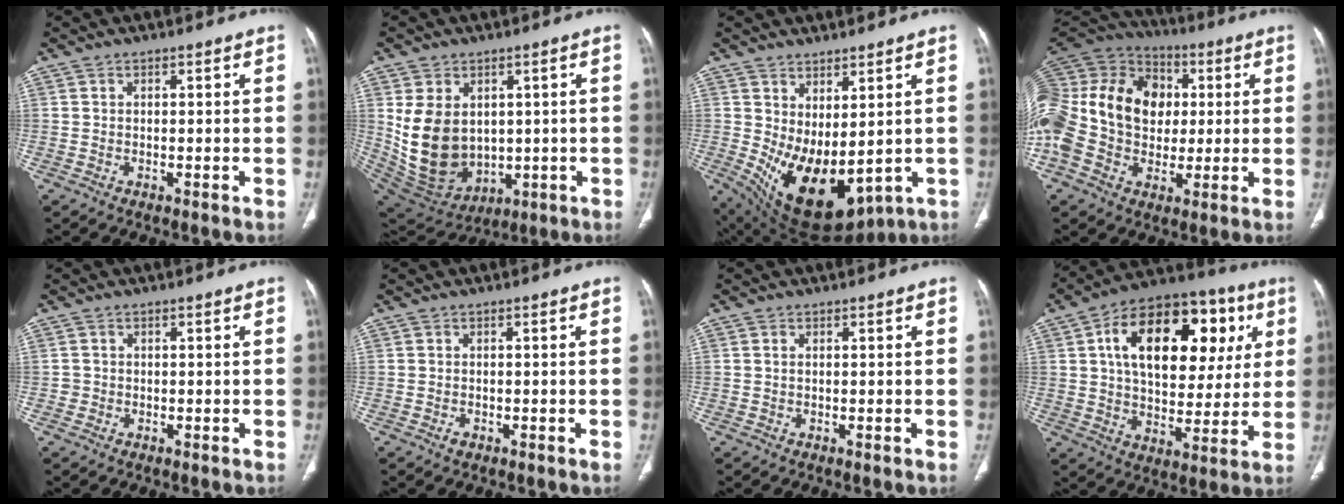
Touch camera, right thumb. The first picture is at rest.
{"total": 14.7, "force": [1.5, 11.1, 9.6], "torque": [-0.155, -0.012, 0.068]}
{"total": 15.3, "force": [-0.1, 7.9, 13.1], "torque": [-0.216, -0.026, 0.037]}
{"total": 29.0, "force": [2.1, 21.1, 19.8], "torque": [-0.446, 0.059, 0.045]}
{"total": 1.0, "force": [-0.2, 1.0, 0.0], "torque": [0.004, 0.006, -0.003]}
{"total": 0.9, "force": [-0.4, 0.6, 0.4], "torque": [-0.004, 0.002, -0.004]}
{"total": 0.7, "force": [0.2, 0.4, 0.5], "torque": [-0.013, 0.003, 0.004]}
{"total": 25.3, "force": [7.4, 14.6, 19.3], "torque": [-0.260, 0.016, 0.110]}